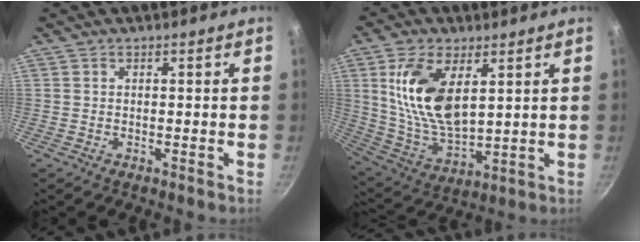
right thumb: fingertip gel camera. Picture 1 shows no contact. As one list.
[{"total": 16.0, "force": [4.8, 8.2, 12.8], "torque": [-0.234, -0.029, 0.104]}]